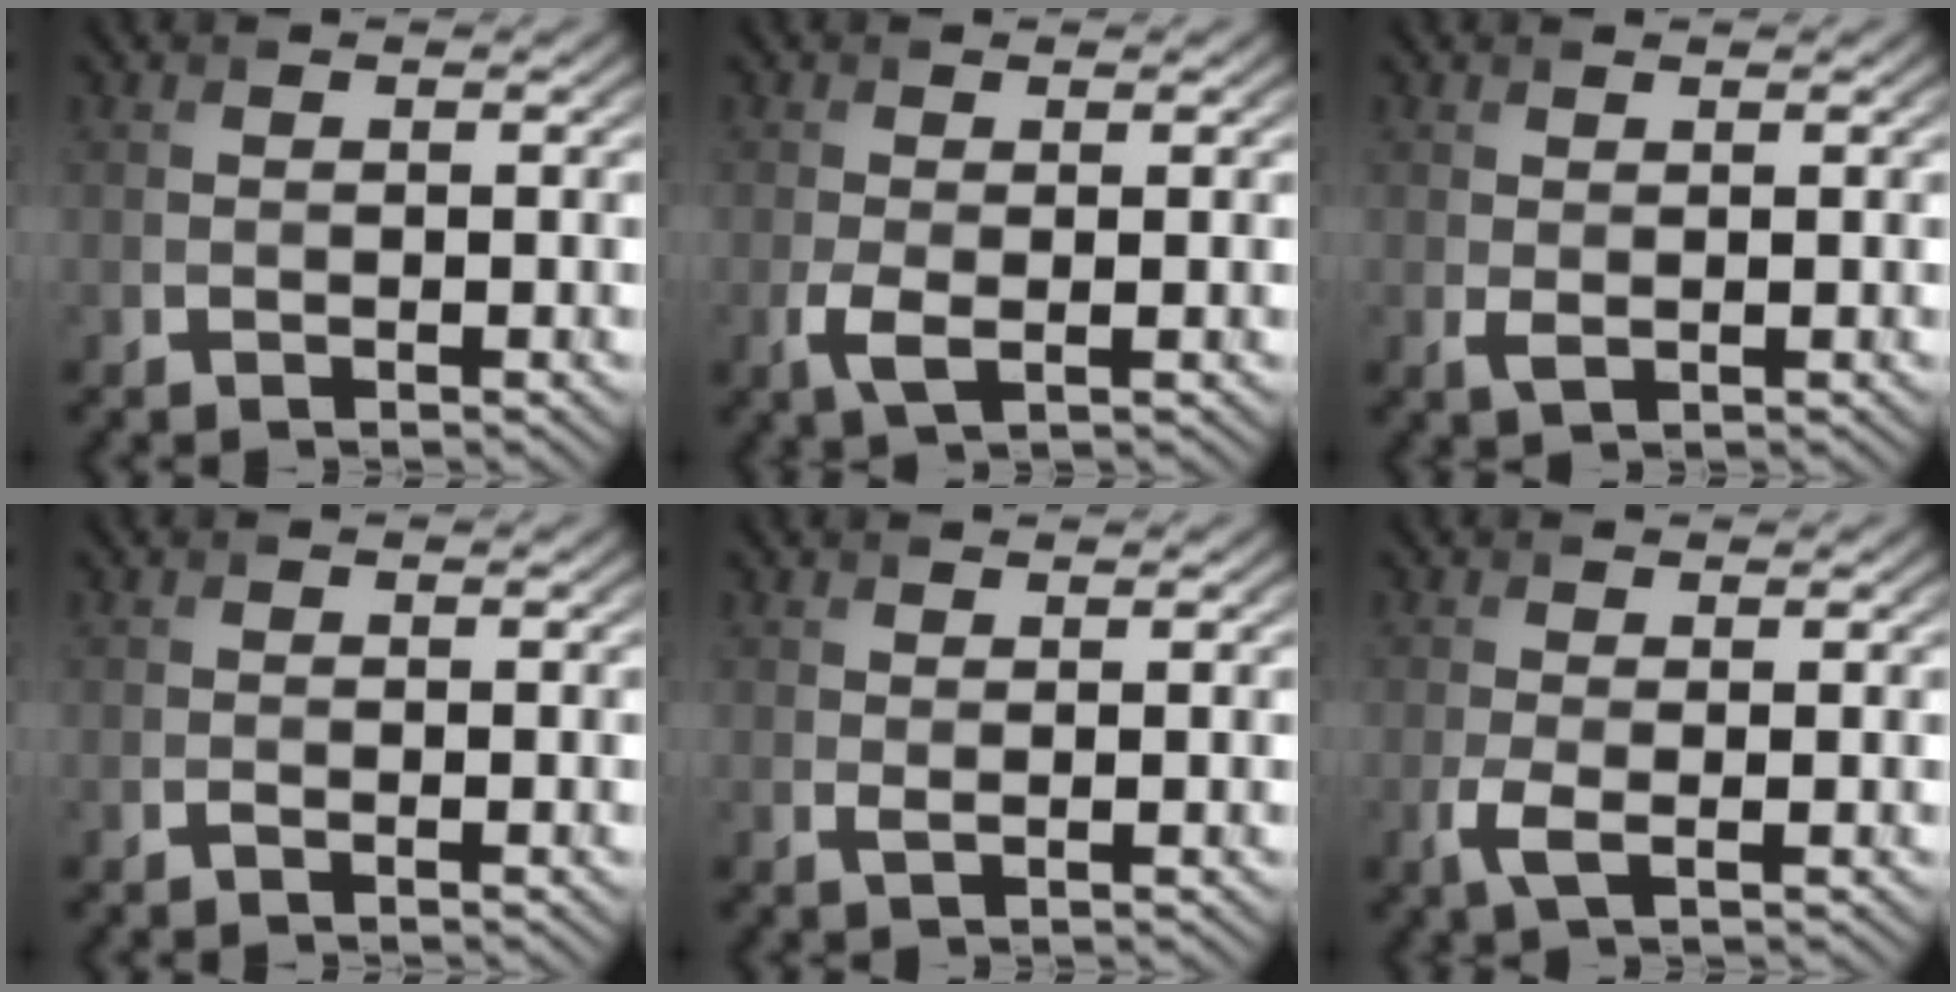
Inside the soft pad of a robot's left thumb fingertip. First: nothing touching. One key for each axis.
{"total": 2.4, "fx": -0.6, "fy": 0.9, "fz": 2.2, "tx": -0.058, "ty": -0.008, "tz": -0.013}
{"total": 1.1, "fx": 0.3, "fy": 0.4, "fz": 0.9, "tx": -0.025, "ty": -0.001, "tz": 0.009}
{"total": 0.0}
{"total": 0.8, "fx": 0.5, "fy": 0.1, "fz": 0.6, "tx": -0.015, "ty": 0.002, "tz": 0.009}
{"total": 2.3, "fx": -0.6, "fy": 0.7, "fz": 2.1, "tx": -0.057, "ty": -0.006, "tz": -0.018}